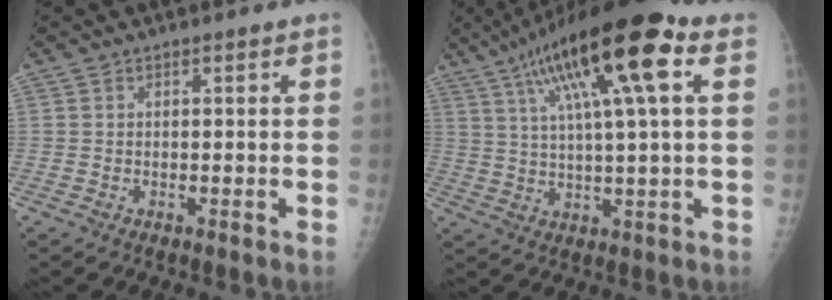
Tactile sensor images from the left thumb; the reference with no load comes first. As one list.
[{"total": 20.0, "force": [8.3, 3.7, 17.8], "torque": [-0.304, 0.011, 0.135]}]